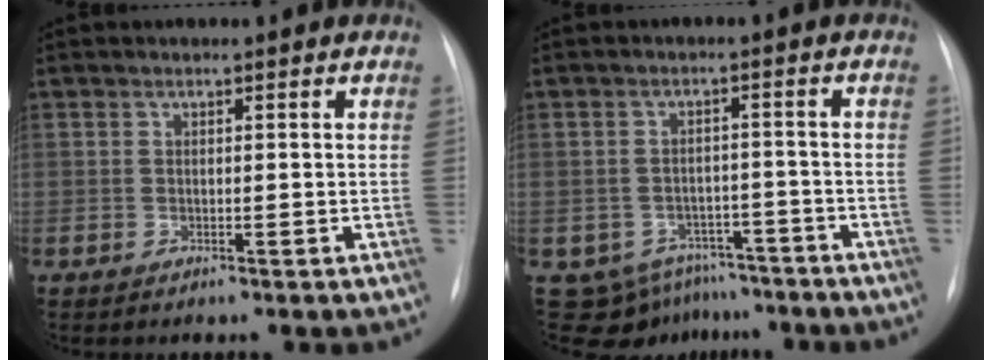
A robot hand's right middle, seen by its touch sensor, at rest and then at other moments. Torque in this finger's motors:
{"motor_torque": [-0.49, -0.13, -0.16, -0.03]}